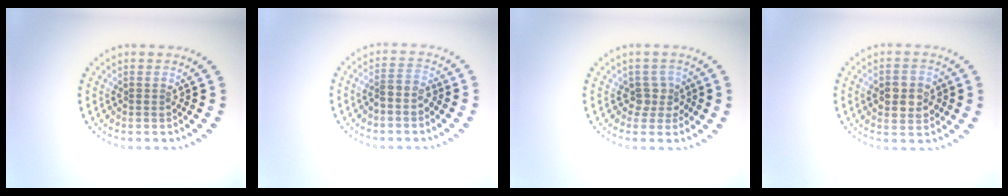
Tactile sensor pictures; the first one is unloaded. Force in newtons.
{"total": 2.1, "press": 1.8, "slide": 1.1}
{"total": 1.9, "press": 1.5, "slide": 1.1}
{"total": 3.1, "press": 3.1, "slide": 0.3}